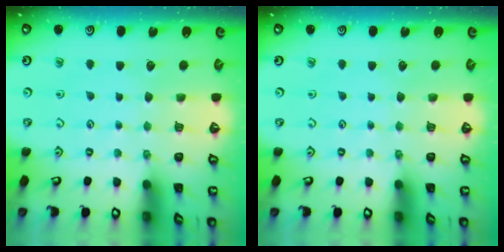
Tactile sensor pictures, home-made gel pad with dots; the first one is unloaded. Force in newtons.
{"total": 0.0}